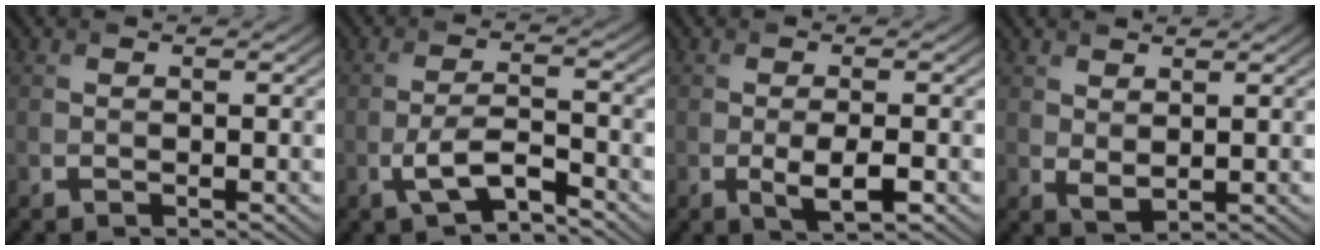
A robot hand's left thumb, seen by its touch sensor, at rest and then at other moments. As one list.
[{"total": 4.9, "force": [-2.7, 1.6, 3.8], "torque": [-0.085, -0.001, -0.055]}, {"total": 3.2, "force": [-0.9, 1.0, 2.9], "torque": [-0.058, -0.009, -0.013]}, {"total": 1.9, "force": [1.0, 0.9, 1.3], "torque": [-0.031, -0.006, 0.024]}]